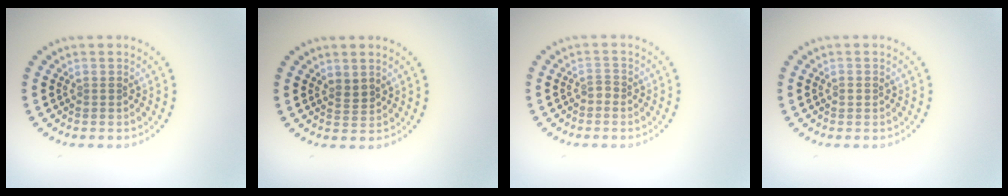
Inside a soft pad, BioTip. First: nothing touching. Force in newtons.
{"total": 1.2, "press": 0.9, "slide": 0.7}
{"total": 0.9, "press": 0.5, "slide": 0.7}
{"total": 0.8, "press": 0.8, "slide": 0.2}